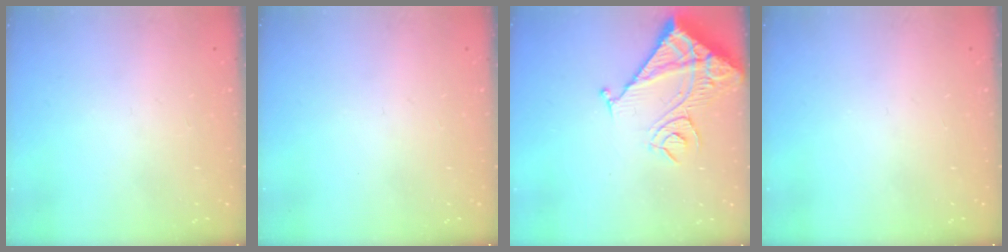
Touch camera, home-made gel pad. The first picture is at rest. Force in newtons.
{"total": 0.0}
{"total": 13.7, "press": 13.6, "slide": 1.6}
{"total": 0.0}